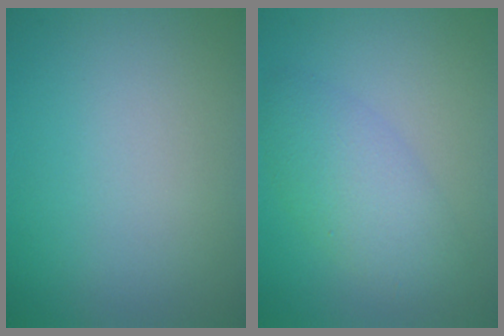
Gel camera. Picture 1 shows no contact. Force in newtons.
{"total": 4.1, "press": 4.1, "slide": 0.1}